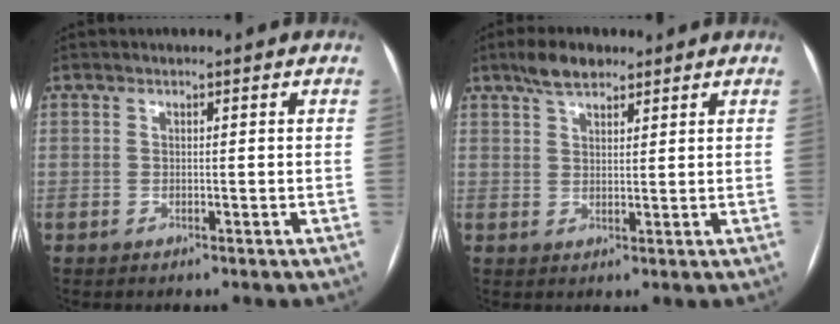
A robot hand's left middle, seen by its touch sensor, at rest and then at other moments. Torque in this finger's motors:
{"motor_torque": [0.62, -0.74, 0.20, 0.07]}